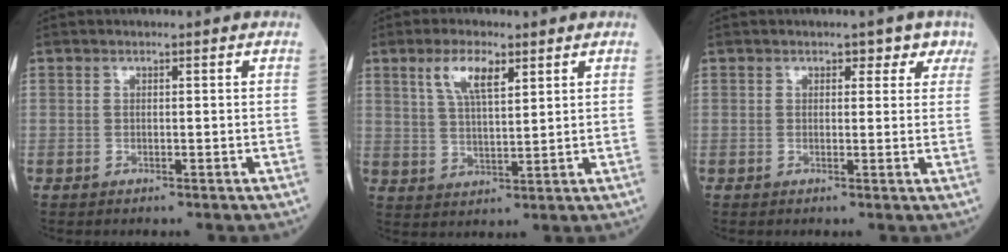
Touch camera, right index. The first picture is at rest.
{"total": 6.4, "force": [3.4, 1.8, 5.1], "torque": [-0.104, 0.006, 0.065]}
{"total": 2.7, "force": [1.6, 1.9, 1.1], "torque": [0.007, 0.003, 0.012]}